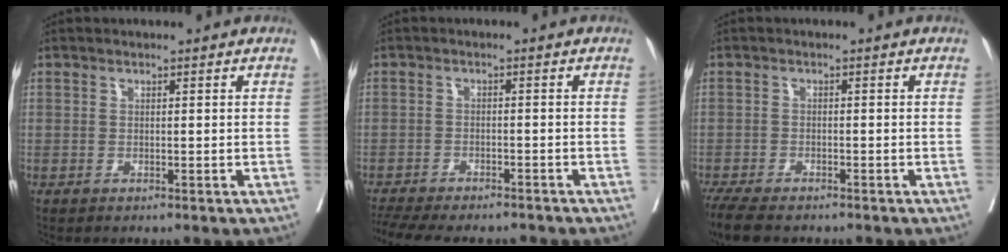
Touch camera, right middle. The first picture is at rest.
{"total": 14.2, "force": [-12.6, 3.3, 5.7], "torque": [-0.126, -0.011, -0.173]}
{"total": 7.3, "force": [-5.9, 2.0, 3.7], "torque": [-0.064, -0.015, -0.096]}